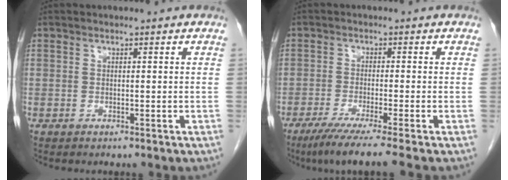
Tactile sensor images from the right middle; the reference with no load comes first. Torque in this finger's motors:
{"motor_torque": [0.05, -0.03, 0.07, 0.06]}